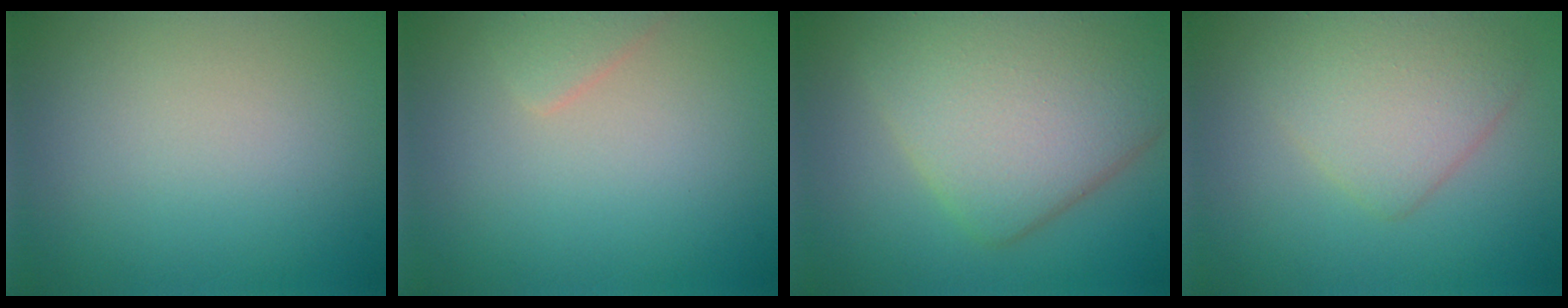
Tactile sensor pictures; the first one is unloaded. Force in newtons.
{"total": 1.3, "press": 1.3, "slide": 0.1}
{"total": 8.6, "press": 8.6, "slide": 0.4}
{"total": 3.9, "press": 3.9, "slide": 0.1}